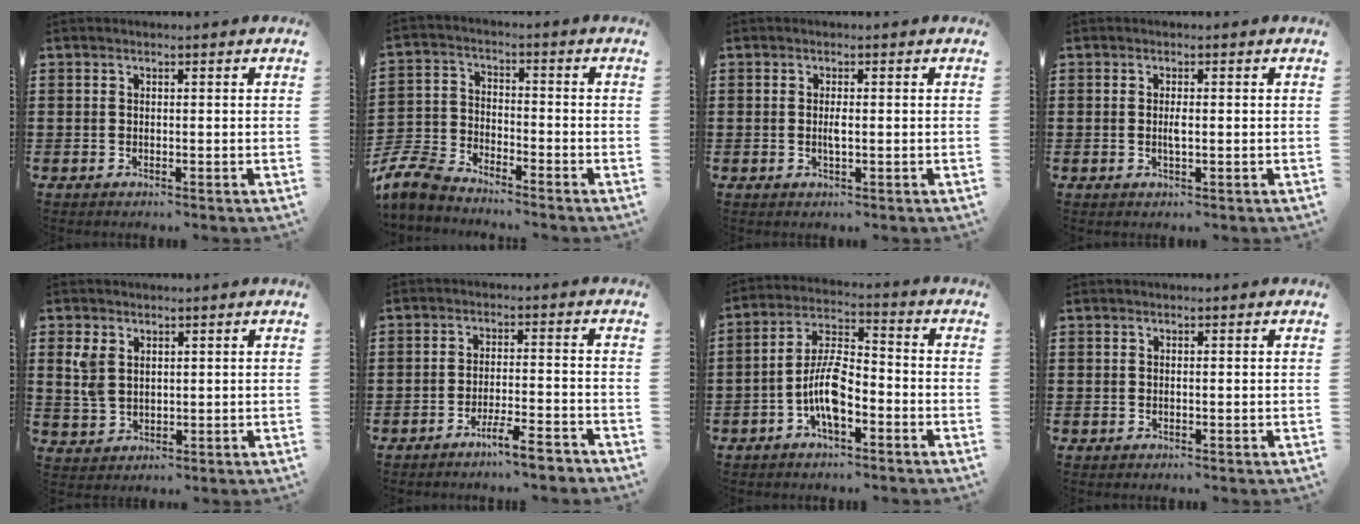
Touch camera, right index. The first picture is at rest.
{"total": 6.5, "force": [-6.1, 1.3, 1.8], "torque": [-0.066, 0.000, -0.129]}
{"total": 1.5, "force": [-0.1, 0.3, 1.5], "torque": [-0.037, -0.004, -0.005]}
{"total": 1.5, "force": [-0.1, 0.4, 1.5], "torque": [-0.036, -0.002, -0.005]}
{"total": 3.7, "force": [1.7, 2.5, 2.1], "torque": [-0.050, 0.010, 0.031]}
{"total": 5.3, "force": [-4.7, -0.1, 2.6], "torque": [-0.047, -0.008, -0.086]}
{"total": 7.9, "force": [-3.2, 2.9, 6.6], "torque": [-0.154, -0.005, -0.066]}
{"total": 0.0}